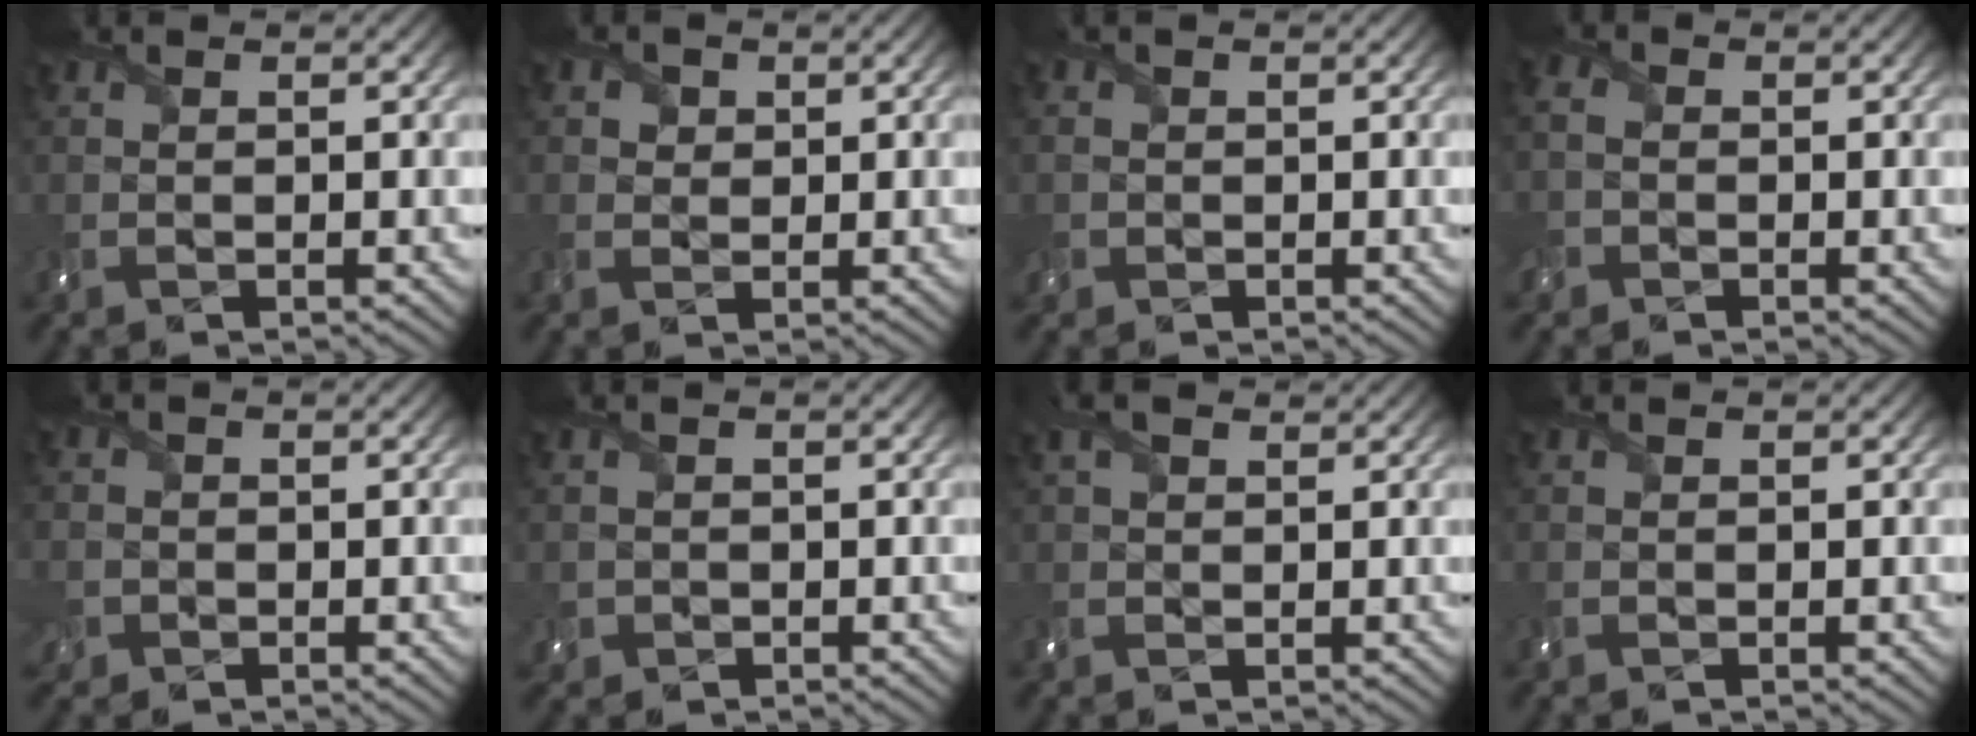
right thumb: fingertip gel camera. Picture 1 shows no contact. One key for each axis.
{"total": 2.2, "fx": 0.9, "fy": 1.8, "fz": 0.7, "tx": -0.019, "ty": -0.006, "tz": 0.015}
{"total": 2.0, "fx": -0.4, "fy": 1.8, "fz": 0.6, "tx": -0.023, "ty": -0.005, "tz": -0.014}
{"total": 2.5, "fx": -1.1, "fy": 2.1, "fz": 0.9, "tx": -0.034, "ty": 0.000, "tz": -0.030}
{"total": 3.2, "fx": -1.1, "fy": 2.9, "fz": 0.7, "tx": -0.027, "ty": -0.002, "tz": -0.033}
{"total": 1.2, "fx": -0.4, "fy": 1.1, "fz": 0.0, "tx": 0.004, "ty": -0.008, "tz": -0.011}
{"total": 3.5, "fx": 1.8, "fy": 2.0, "fz": 2.3, "tx": -0.067, "ty": 0.016, "tz": 0.034}
{"total": 0.0}